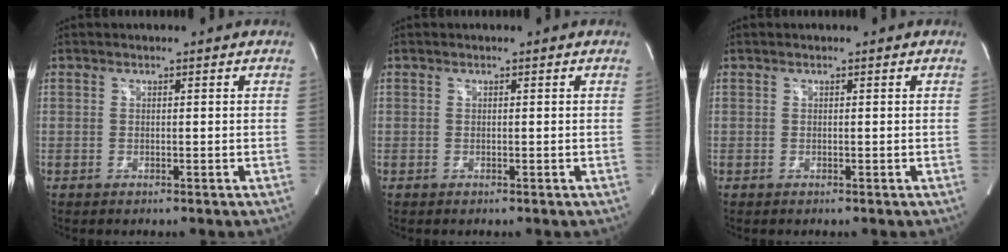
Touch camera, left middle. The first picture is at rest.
{"total": 0.0}
{"total": 0.0}